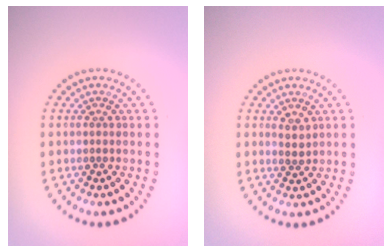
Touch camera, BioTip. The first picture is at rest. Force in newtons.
{"total": 1.3, "press": 1.0, "slide": 0.8}